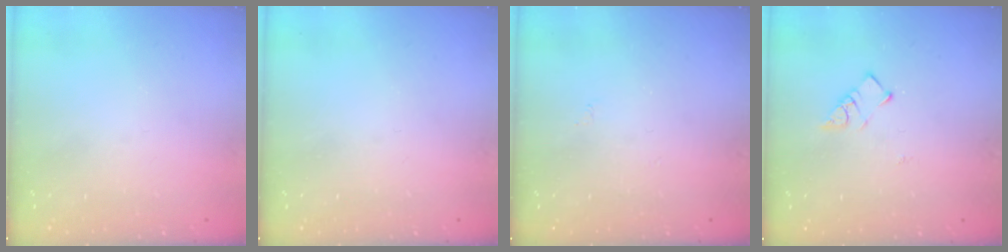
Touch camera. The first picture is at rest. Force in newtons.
{"total": 0.0}
{"total": 3.4, "press": 3.3, "slide": 0.5}
{"total": 3.7, "press": 3.7, "slide": 0.4}